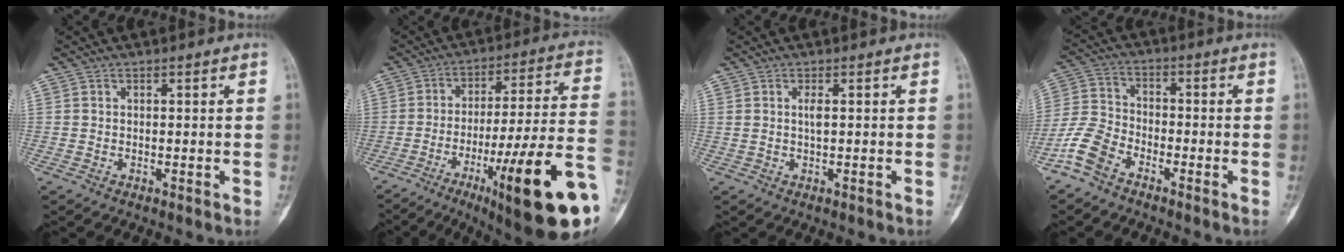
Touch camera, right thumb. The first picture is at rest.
{"total": 25.1, "force": [-10.4, 3.8, 22.6], "torque": [-0.294, 0.036, -0.149]}
{"total": 1.3, "force": [0.2, 0.1, 1.2], "torque": [-0.028, 0.003, 0.007]}
{"total": 7.7, "force": [-5.1, 4.1, 3.9], "torque": [-0.081, 0.022, -0.116]}